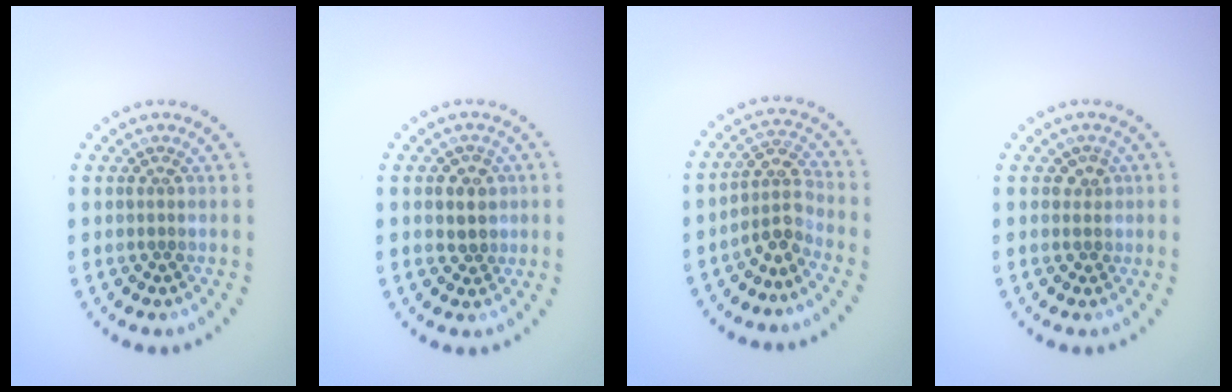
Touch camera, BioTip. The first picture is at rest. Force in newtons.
{"total": 2.3, "press": 2.1, "slide": 0.9}
{"total": 2.8, "press": 2.2, "slide": 1.8}
{"total": 1.3, "press": 1.0, "slide": 0.7}